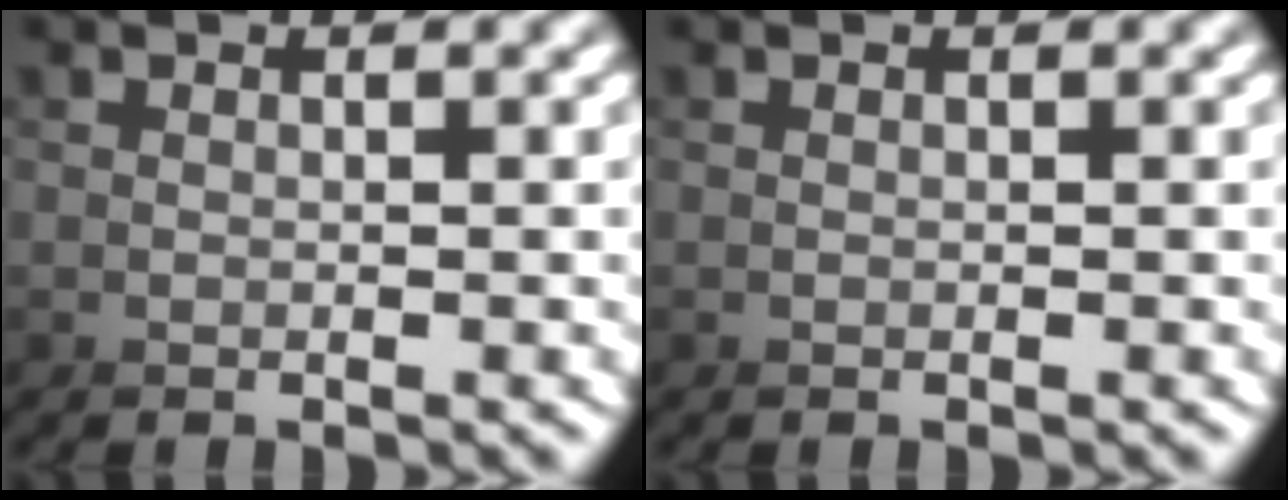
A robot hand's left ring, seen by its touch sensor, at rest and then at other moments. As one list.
[{"total": 0.0}]